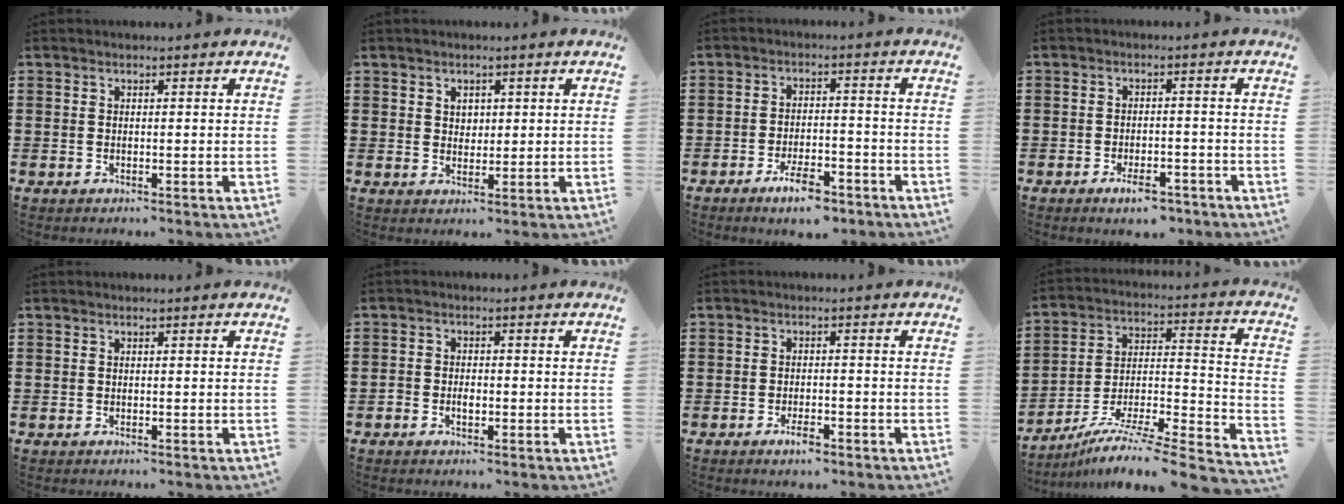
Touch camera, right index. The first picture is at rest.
{"total": 2.1, "force": [1.2, 1.6, 0.6], "torque": [-0.017, 0.007, 0.021]}
{"total": 5.6, "force": [-4.1, 1.6, 3.5], "torque": [-0.061, 0.008, -0.074]}
{"total": 3.8, "force": [-2.8, 1.2, 2.2], "torque": [-0.035, 0.006, -0.050]}
{"total": 0.0}
{"total": 1.8, "force": [-0.7, 1.1, 1.3], "torque": [-0.026, 0.002, -0.014]}
{"total": 2.5, "force": [-1.6, 0.9, 1.7], "torque": [-0.031, 0.003, -0.030]}
{"total": 7.2, "force": [-5.8, 0.1, 4.3], "torque": [-0.079, -0.012, -0.121]}